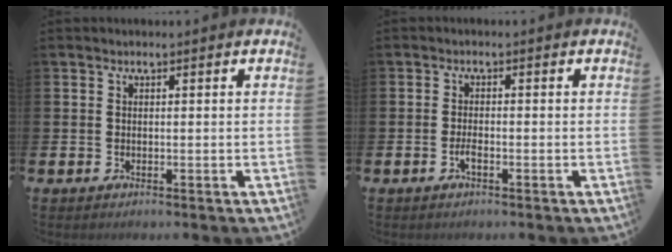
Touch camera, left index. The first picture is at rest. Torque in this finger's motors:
{"motor_torque": [0.07, 0.06, 0.02, 0.02]}